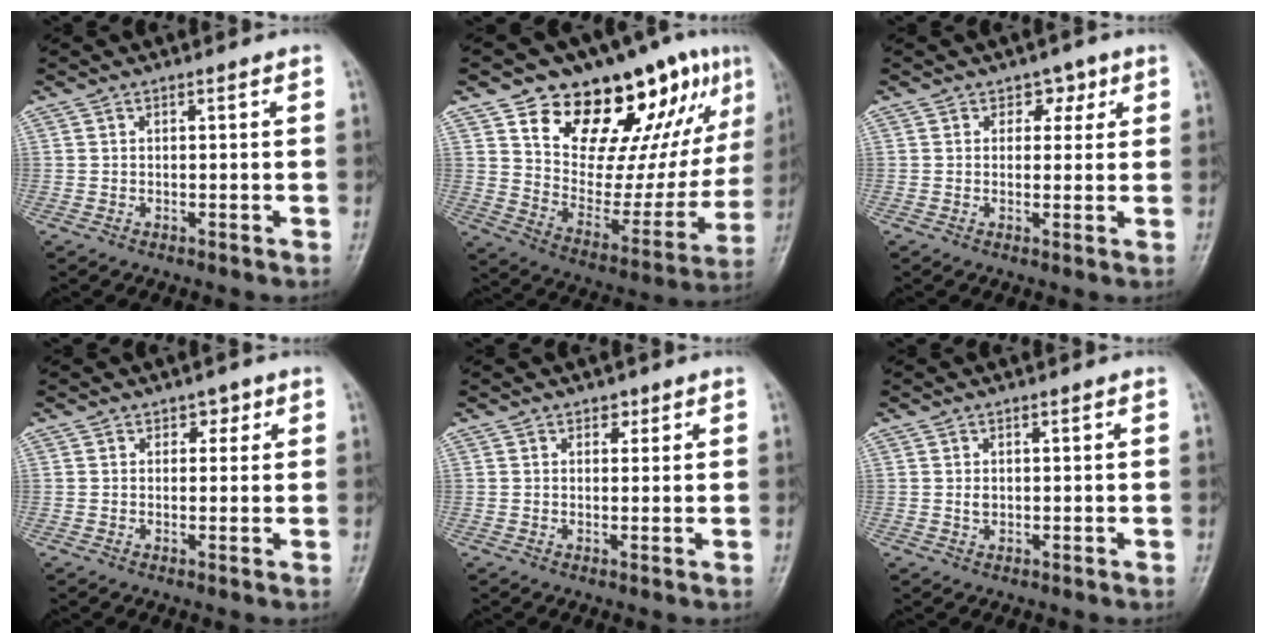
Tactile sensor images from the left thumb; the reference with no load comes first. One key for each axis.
{"total": 27.5, "fx": 15.2, "fy": 12.6, "fz": 19.1, "tx": -0.232, "ty": -0.037, "tz": 0.245}
{"total": 3.3, "fx": 1.6, "fy": 2.6, "fz": 1.3, "tx": 0.013, "ty": -0.005, "tz": 0.017}
{"total": 2.2, "fx": 1.1, "fy": 1.7, "fz": 0.9, "tx": 0.010, "ty": -0.002, "tz": 0.010}
{"total": 1.7, "fx": 1.0, "fy": 1.3, "fz": 0.6, "tx": 0.008, "ty": -0.005, "tz": 0.012}
{"total": 1.1, "fx": 0.2, "fy": 0.9, "fz": 0.7, "tx": -0.009, "ty": -0.001, "tz": 0.006}